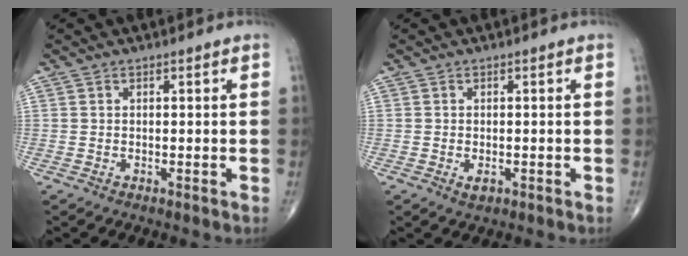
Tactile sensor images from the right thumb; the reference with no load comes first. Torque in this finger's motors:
{"motor_torque": [-0.31, 0.09, 0.18, 0.23, -0.01]}